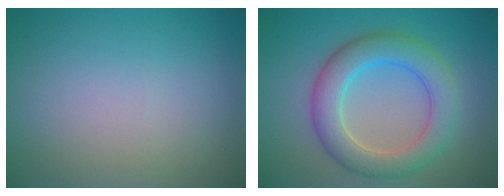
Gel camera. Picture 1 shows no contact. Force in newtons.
{"total": 4.7, "press": 4.7, "slide": 0.5}